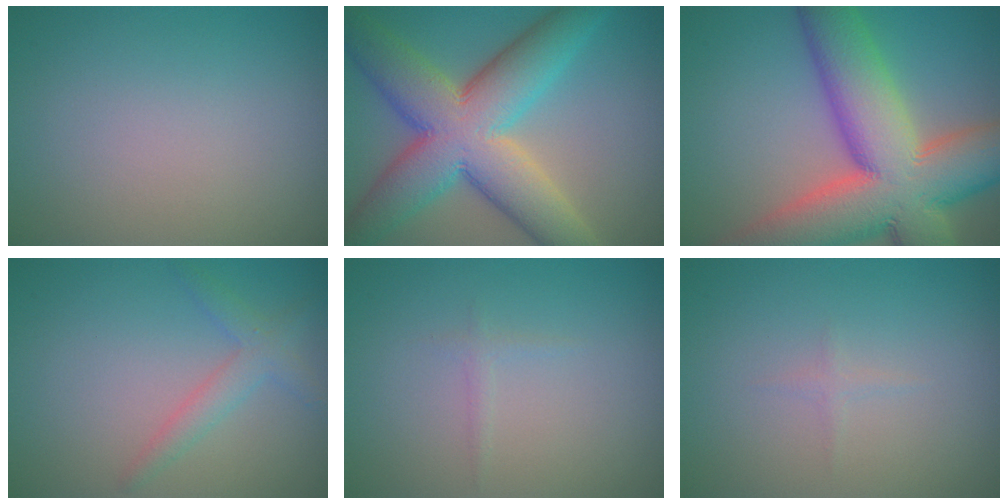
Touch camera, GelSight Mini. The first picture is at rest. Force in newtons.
{"total": 12.0, "press": 11.9, "slide": 0.8}
{"total": 15.7, "press": 15.7, "slide": 1.0}
{"total": 2.2, "press": 2.2, "slide": 0.0}
{"total": 0.6, "press": 0.6, "slide": 0.0}
{"total": 0.6, "press": 0.6, "slide": 0.0}